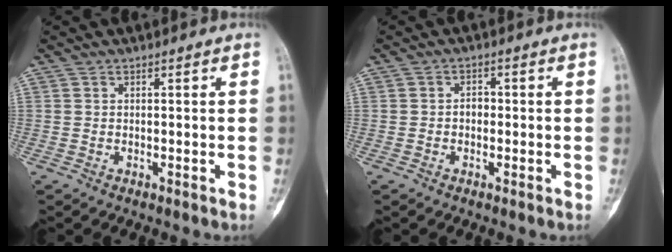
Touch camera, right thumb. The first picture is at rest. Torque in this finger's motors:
{"motor_torque": [0.71, 0.43, 0.19, 0.01, 0.03]}